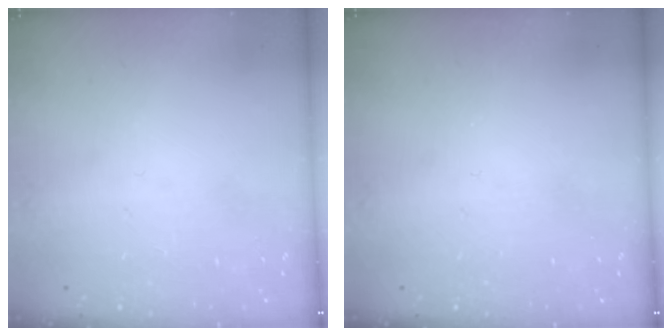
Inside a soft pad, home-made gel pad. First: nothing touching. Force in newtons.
{"total": 0.0}